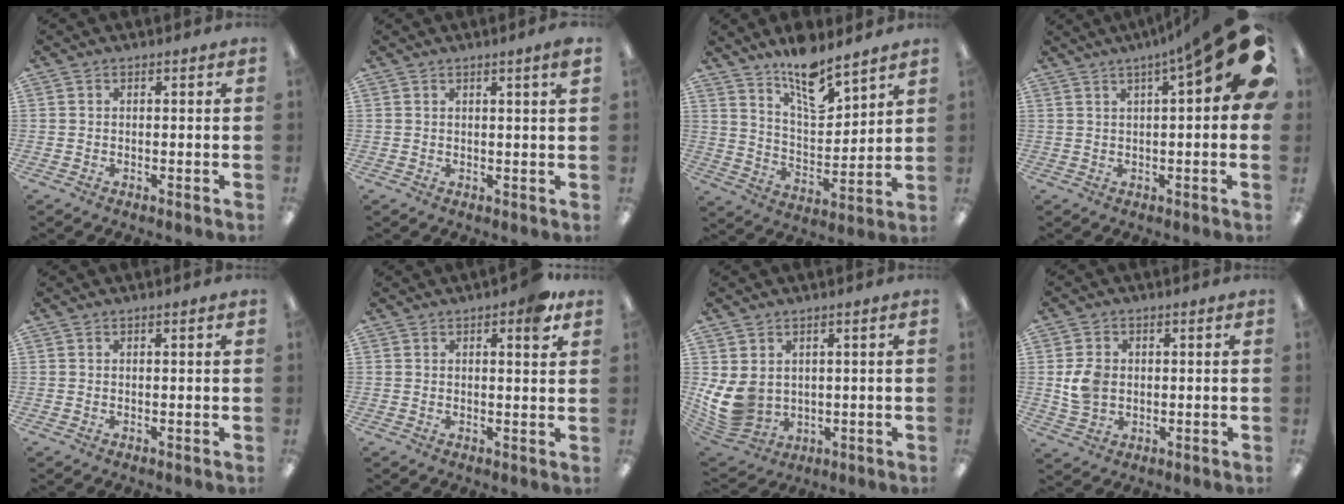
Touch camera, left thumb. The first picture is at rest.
{"total": 2.8, "force": [1.9, -0.1, 2.1], "torque": [-0.028, -0.010, 0.029]}
{"total": 12.9, "force": [10.4, 3.9, 6.6], "torque": [-0.103, -0.070, 0.181]}
{"total": 16.0, "force": [7.5, 3.0, 13.8], "torque": [-0.189, -0.051, 0.112]}
{"total": 0.9, "force": [0.5, 0.0, 0.7], "torque": [-0.014, 0.000, 0.009]}
{"total": 5.0, "force": [3.0, 1.4, 3.8], "torque": [-0.050, -0.008, 0.045]}
{"total": 9.7, "force": [1.8, 7.6, 5.7], "torque": [-0.145, -0.021, 0.038]}
{"total": 6.4, "force": [0.5, 5.0, 3.8], "torque": [-0.065, 0.005, 0.011]}